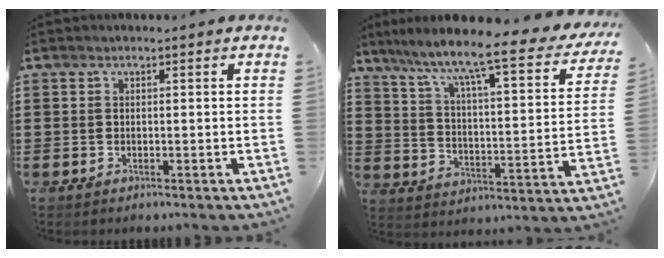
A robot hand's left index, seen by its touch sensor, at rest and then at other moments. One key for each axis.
{"total": 8.7, "fx": 7.0, "fy": 0.2, "fz": 5.3, "tx": -0.115, "ty": -0.062, "tz": 0.102}